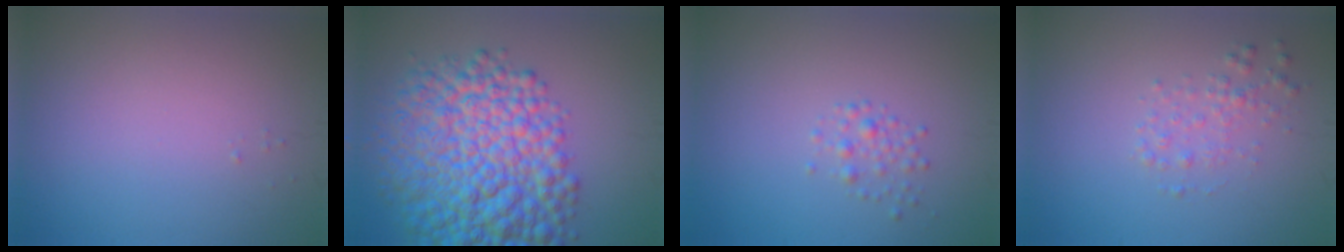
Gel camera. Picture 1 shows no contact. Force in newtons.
{"total": 12.3, "press": 12.2, "slide": 0.4}
{"total": 1.3, "press": 1.3, "slide": 0.0}
{"total": 1.6, "press": 1.6, "slide": 0.0}